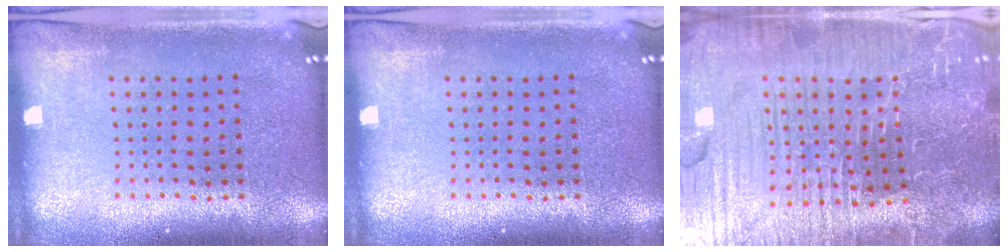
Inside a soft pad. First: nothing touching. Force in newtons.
{"total": 0.0}
{"total": 5.5, "press": 5.3, "slide": 1.5}